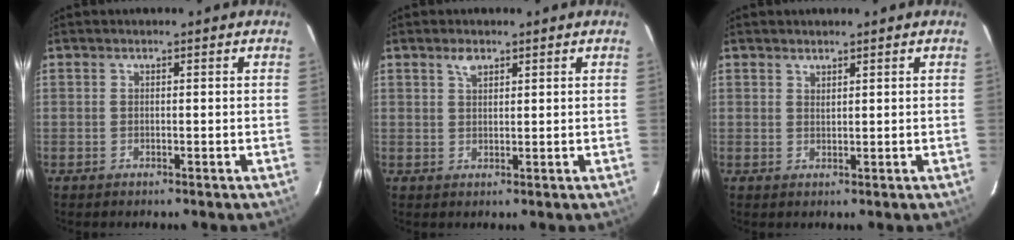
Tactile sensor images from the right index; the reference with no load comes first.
{"total": 2.2, "force": [1.4, 1.1, 1.2], "torque": [-0.021, 0.006, 0.027]}
{"total": 1.1, "force": [1.0, 0.3, 0.3], "torque": [-0.005, 0.001, 0.019]}